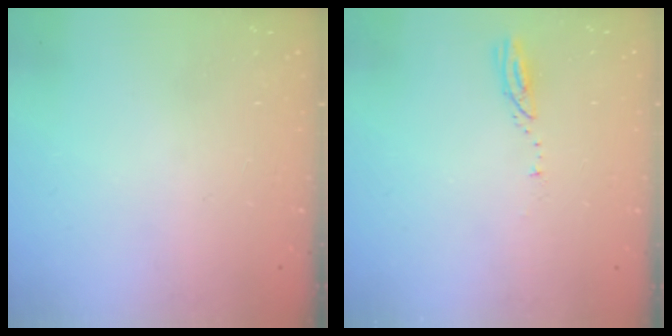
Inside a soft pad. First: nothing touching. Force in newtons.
{"total": 3.0, "press": 3.0, "slide": 0.1}